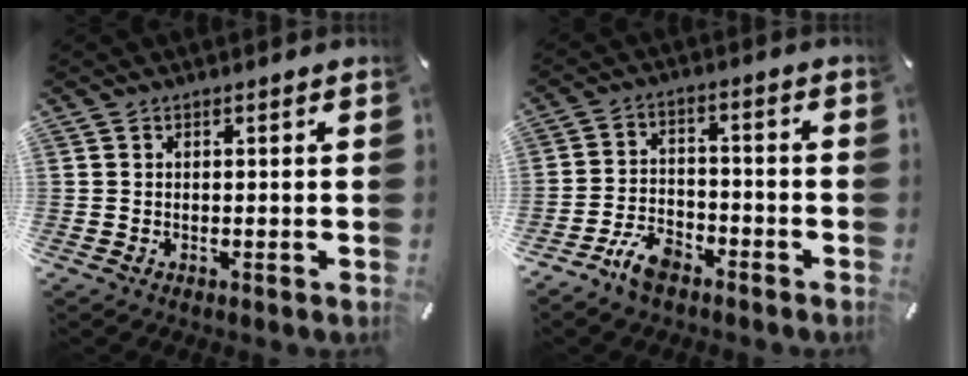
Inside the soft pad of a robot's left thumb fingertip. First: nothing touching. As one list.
[{"total": 7.7, "force": [-5.5, 3.9, 3.6], "torque": [-0.076, 0.028, -0.106]}]